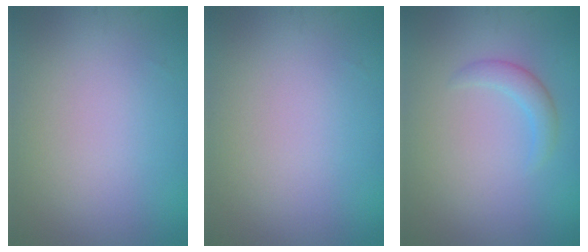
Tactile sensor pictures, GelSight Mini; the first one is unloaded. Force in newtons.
{"total": 0.0}
{"total": 1.7, "press": 1.7, "slide": 0.2}